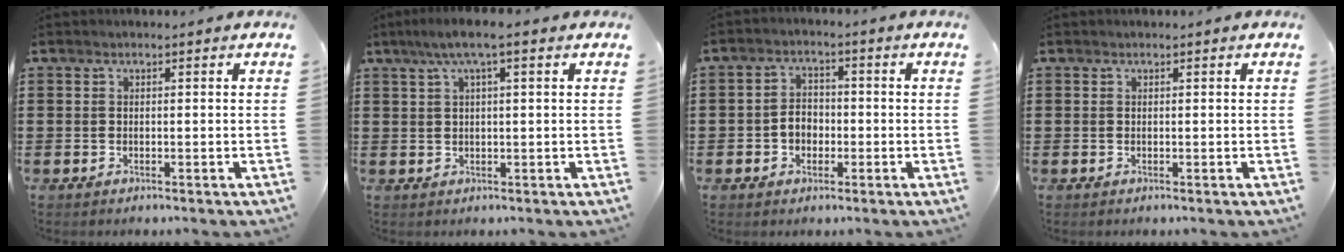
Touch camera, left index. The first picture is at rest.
{"total": 3.9, "force": [1.6, 0.3, 3.5], "torque": [-0.069, 0.004, 0.026]}
{"total": 3.3, "force": [-1.1, 2.6, 1.9], "torque": [-0.041, 0.006, -0.022]}
{"total": 0.0}